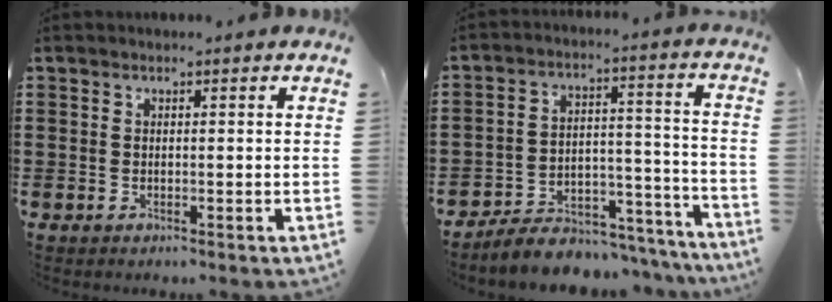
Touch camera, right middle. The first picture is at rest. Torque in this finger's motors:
{"motor_torque": [1.36, 0.78, 0.16, 0.09]}